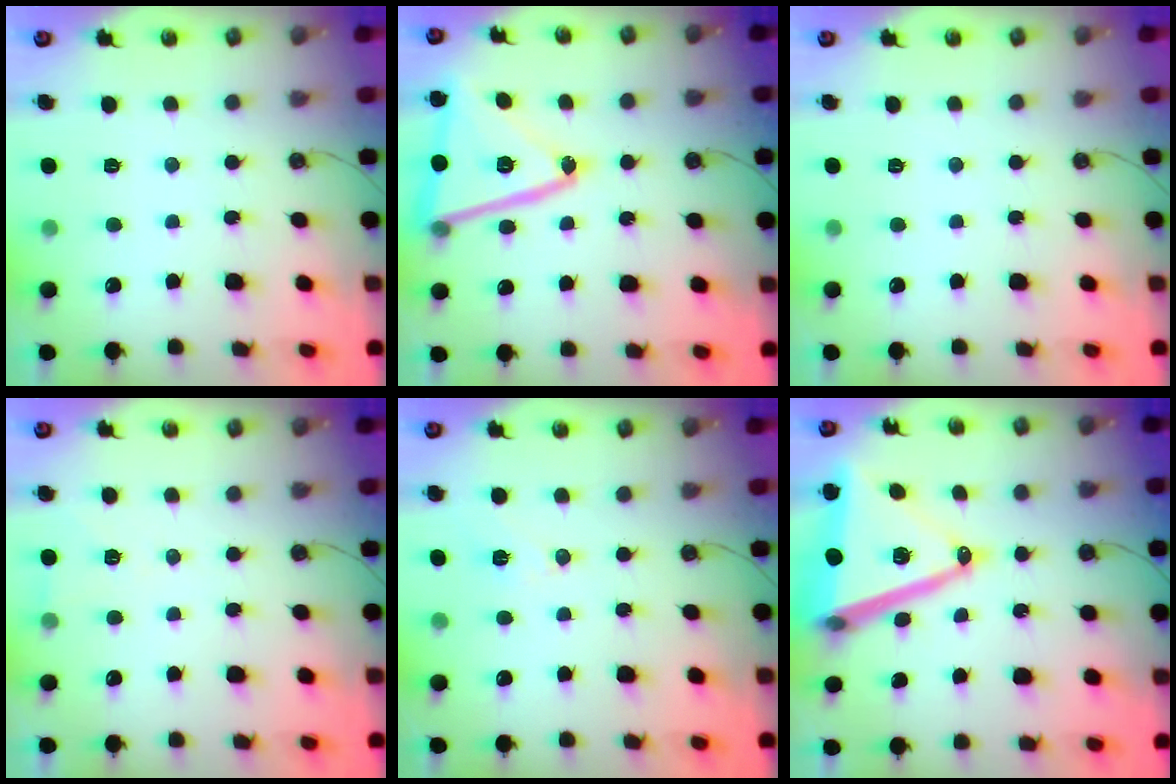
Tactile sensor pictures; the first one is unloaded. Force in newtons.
{"total": 21.1, "press": 21.0, "slide": 1.8}
{"total": 0.0}
{"total": 5.6, "press": 3.6, "slide": 4.3}
{"total": 7.8, "press": 6.9, "slide": 3.7}
{"total": 21.9, "press": 21.6, "slide": 3.7}